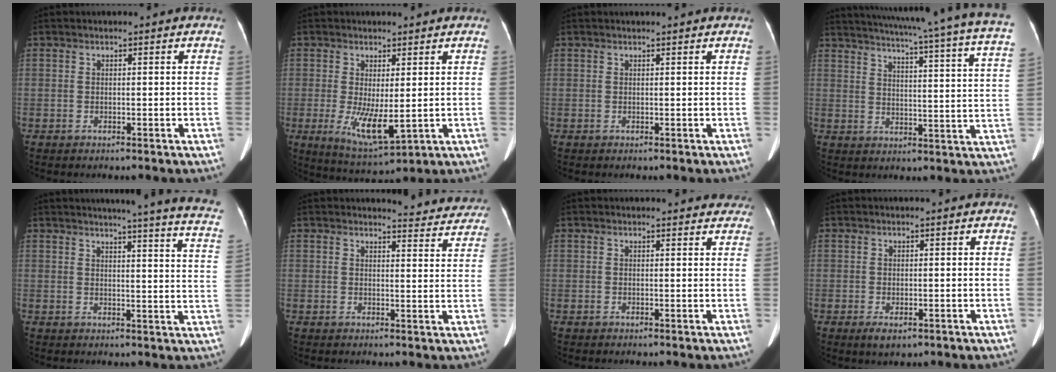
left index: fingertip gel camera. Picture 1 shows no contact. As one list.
[{"total": 7.1, "force": [-0.7, 2.1, 6.8], "torque": [-0.130, -0.025, 0.002]}, {"total": 1.3, "force": [1.2, 0.0, 0.4], "torque": [-0.007, 0.015, 0.018]}, {"total": 26.6, "force": [22.2, 0.2, 14.7], "torque": [-0.222, -0.051, 0.265]}, {"total": 19.7, "force": [17.1, -0.4, 9.8], "torque": [-0.124, -0.065, 0.182]}, {"total": 8.7, "force": [8.6, 1.3, 0.7], "torque": [0.012, -0.026, 0.076]}, {"total": 3.4, "force": [3.1, 1.3, 0.6], "torque": [-0.001, 0.002, 0.019]}, {"total": 2.4, "force": [-1.1, 1.1, 1.8], "torque": [-0.034, -0.003, -0.009]}]